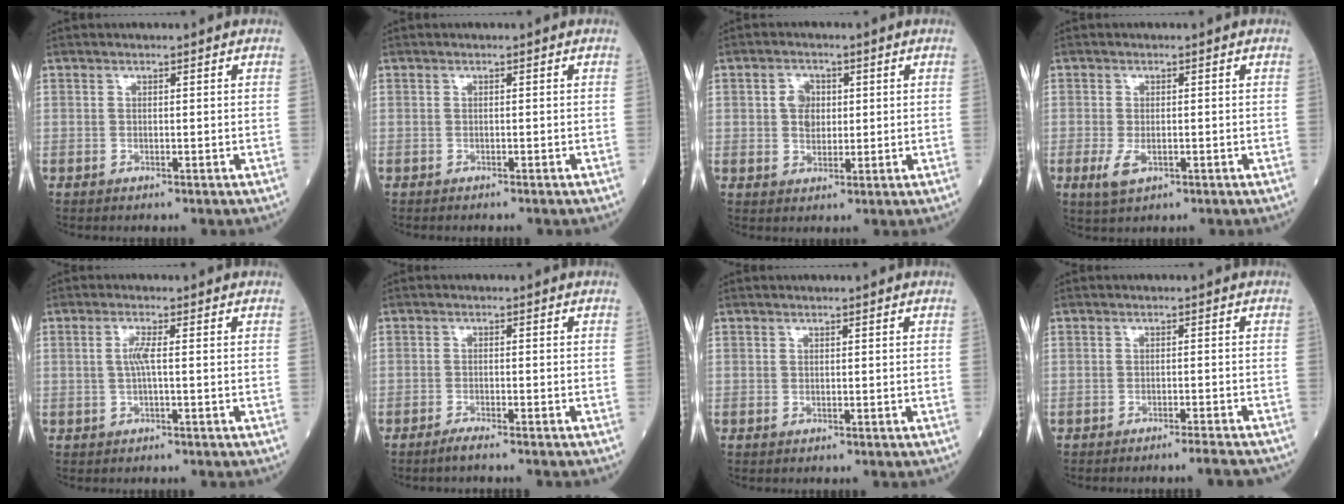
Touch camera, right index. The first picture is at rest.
{"total": 0.8, "force": [-0.8, 0.0, 0.3], "torque": [-0.004, -0.001, -0.012]}
{"total": 3.7, "force": [0.7, 2.8, 2.3], "torque": [-0.037, 0.008, 0.014]}
{"total": 3.2, "force": [-1.1, 1.5, 2.6], "torque": [-0.061, -0.007, -0.016]}
{"total": 2.2, "force": [0.0, 0.0, 2.2], "torque": [-0.046, 0.001, -0.002]}
{"total": 2.8, "force": [-2.4, -0.4, 1.4], "torque": [-0.024, -0.002, -0.037]}
{"total": 0.0}
{"total": 4.7, "force": [-4.4, -0.5, 1.6], "torque": [-0.009, -0.009, -0.062]}